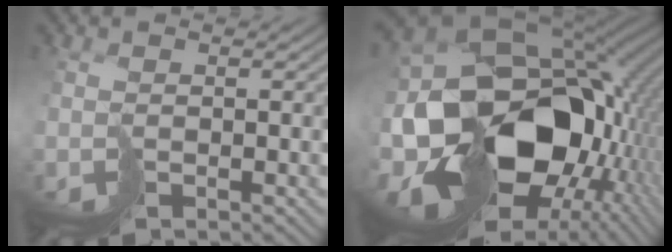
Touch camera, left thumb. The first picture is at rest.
{"total": 21.0, "force": [-2.7, 14.4, 15.0], "torque": [-0.335, -0.028, -0.008]}